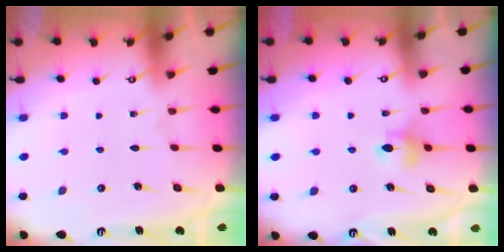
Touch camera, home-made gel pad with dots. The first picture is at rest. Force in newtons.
{"total": 6.5, "press": 6.4, "slide": 0.7}